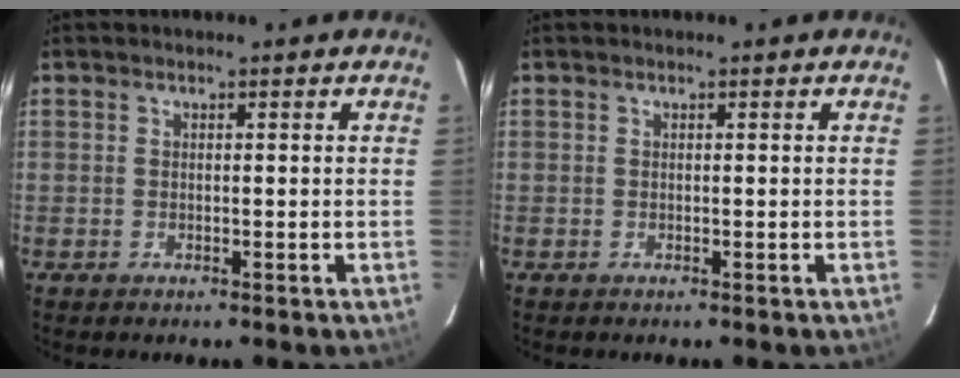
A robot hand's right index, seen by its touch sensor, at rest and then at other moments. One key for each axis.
{"total": 0.0}